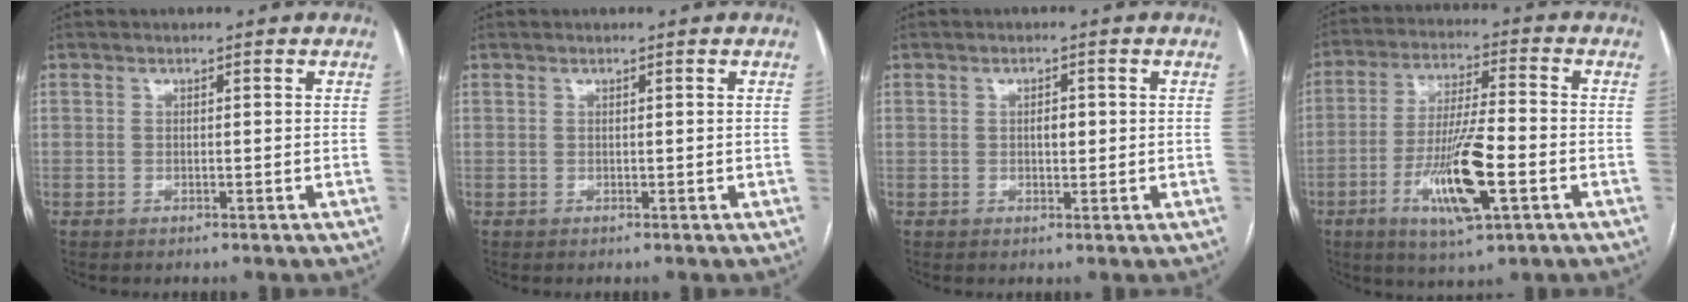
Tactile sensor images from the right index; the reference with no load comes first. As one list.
[{"total": 0.0}, {"total": 1.9, "force": [0.2, 1.0, 1.6], "torque": [-0.025, 0.002, 0.003]}, {"total": 12.9, "force": [-4.5, 1.8, 11.9], "torque": [-0.227, -0.011, -0.078]}]